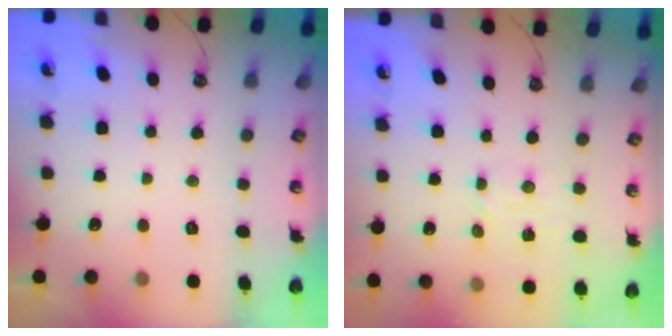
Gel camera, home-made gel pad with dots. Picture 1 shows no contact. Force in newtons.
{"total": 1.8, "press": 1.8, "slide": 0.3}